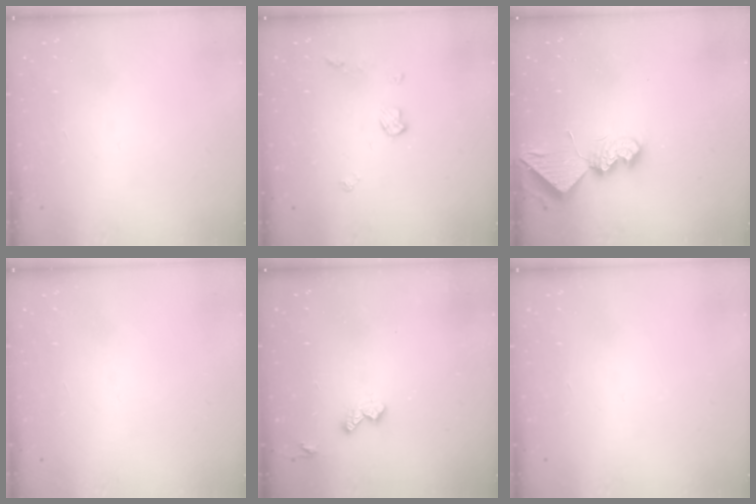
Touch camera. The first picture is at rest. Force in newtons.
{"total": 6.9, "press": 6.8, "slide": 0.8}
{"total": 10.0, "press": 9.9, "slide": 1.0}
{"total": 0.0}
{"total": 5.3, "press": 5.3, "slide": 0.8}
{"total": 0.0}